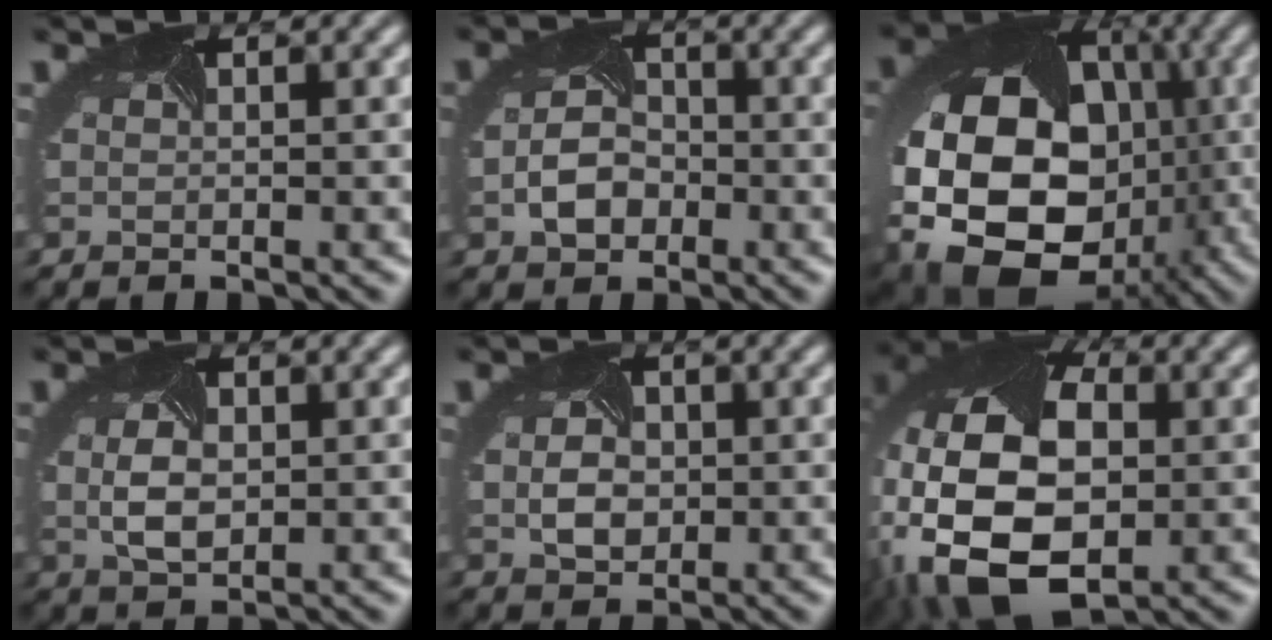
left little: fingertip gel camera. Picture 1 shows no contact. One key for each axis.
{"total": 3.2, "fx": -1.3, "fy": 2.2, "fz": 1.9, "tx": -0.038, "ty": -0.003, "tz": -0.026}
{"total": 20.7, "fx": -3.4, "fy": 15.9, "fz": 12.9, "tx": -0.232, "ty": -0.041, "tz": -0.080}
{"total": 3.0, "fx": 0.2, "fy": 1.8, "fz": 2.4, "tx": -0.058, "ty": -0.004, "tz": 0.005}
{"total": 3.3, "fx": 0.1, "fy": 2.4, "fz": 2.2, "tx": -0.044, "ty": 0.000, "tz": 0.004}
{"total": 20.1, "fx": -2.1, "fy": 14.1, "fz": 14.1, "tx": -0.261, "ty": -0.028, "tz": -0.059}